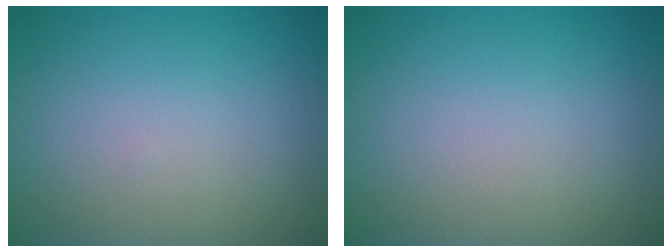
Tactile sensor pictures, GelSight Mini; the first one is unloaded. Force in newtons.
{"total": 0.0}